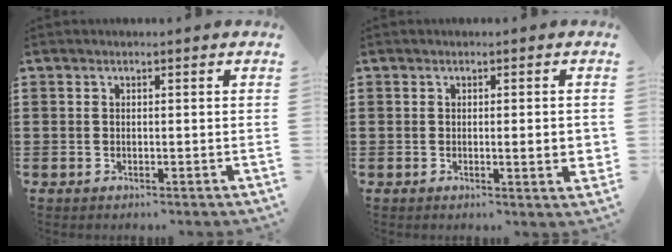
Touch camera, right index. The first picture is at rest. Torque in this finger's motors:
{"motor_torque": [0.21, 0.13, 0.23, 0.05]}